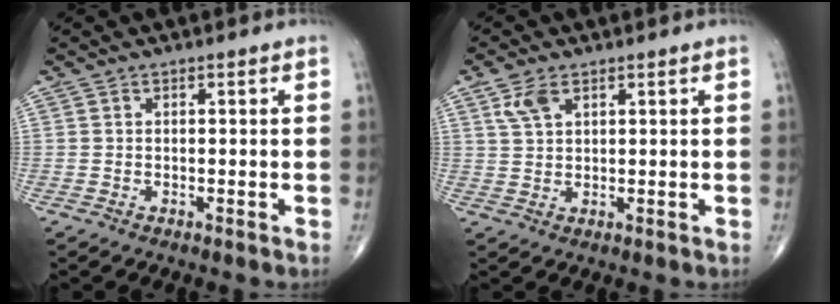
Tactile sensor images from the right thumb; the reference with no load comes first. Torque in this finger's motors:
{"motor_torque": [0.00, 1.47, 0.43, 0.44, 0.03]}